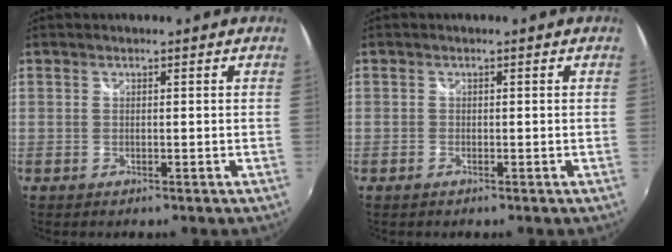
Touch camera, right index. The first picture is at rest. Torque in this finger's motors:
{"motor_torque": [0.02, -0.02, 0.05, 0.00]}